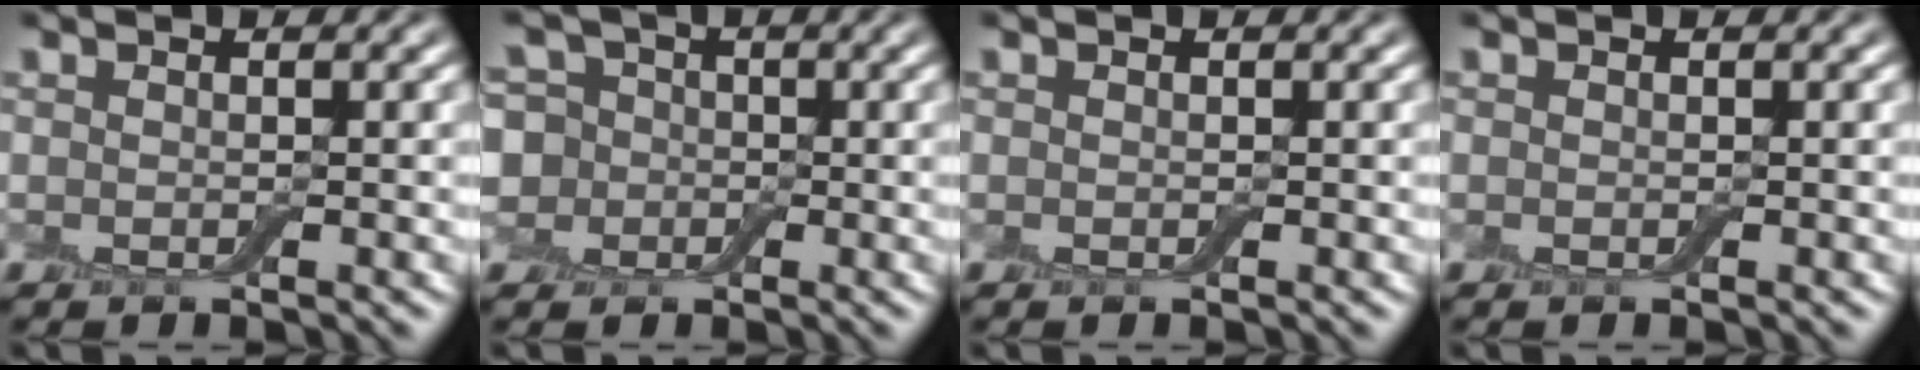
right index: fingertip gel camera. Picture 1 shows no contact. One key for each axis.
{"total": 7.4, "fx": 1.3, "fy": 6.4, "fz": 3.4, "tx": -0.054, "ty": 0.034, "tz": -0.030}
{"total": 0.0}
{"total": 0.0}